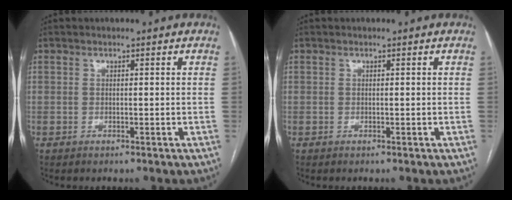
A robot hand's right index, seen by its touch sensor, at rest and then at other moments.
{"total": 0.0}